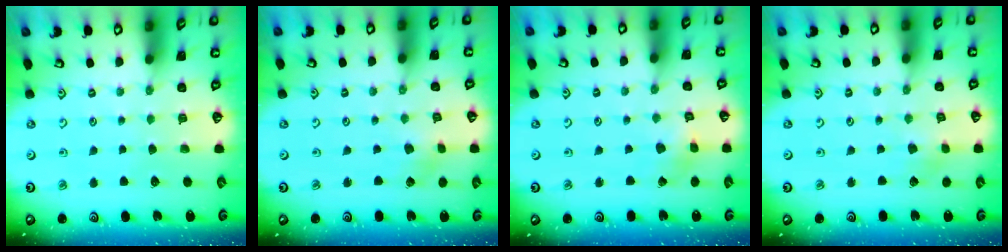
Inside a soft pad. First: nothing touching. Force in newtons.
{"total": 2.3, "press": 2.3, "slide": 0.3}
{"total": 2.3, "press": 2.3, "slide": 0.1}
{"total": 2.6, "press": 2.6, "slide": 0.5}